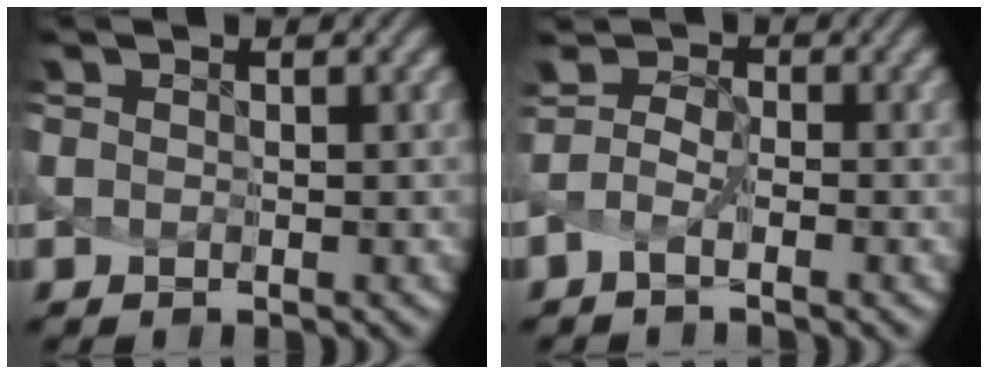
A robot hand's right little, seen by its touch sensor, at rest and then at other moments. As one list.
[{"total": 1.9, "force": [-1.3, 0.4, 1.3], "torque": [-0.033, 0.001, -0.033]}]